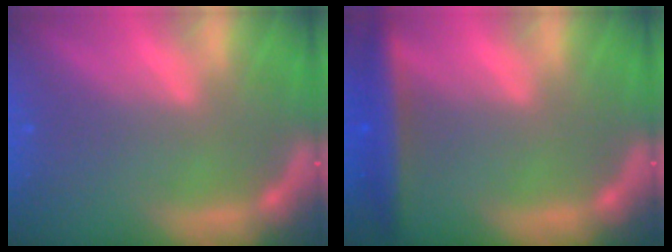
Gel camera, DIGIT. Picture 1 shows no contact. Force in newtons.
{"total": 4.4}